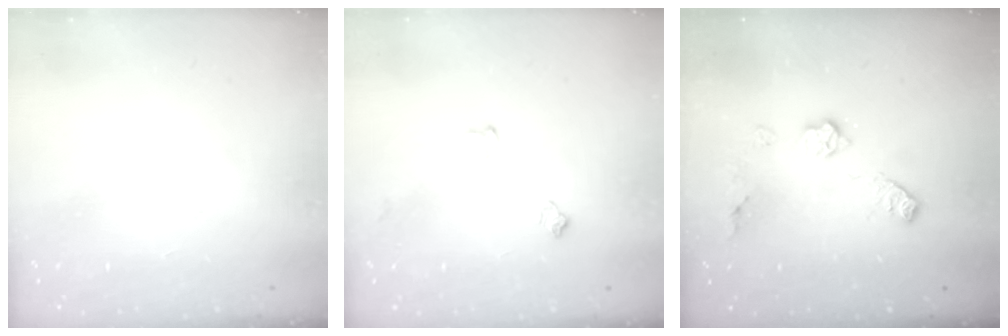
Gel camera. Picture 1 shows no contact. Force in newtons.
{"total": 5.2, "press": 5.2, "slide": 0.7}
{"total": 8.1, "press": 8.1, "slide": 0.2}